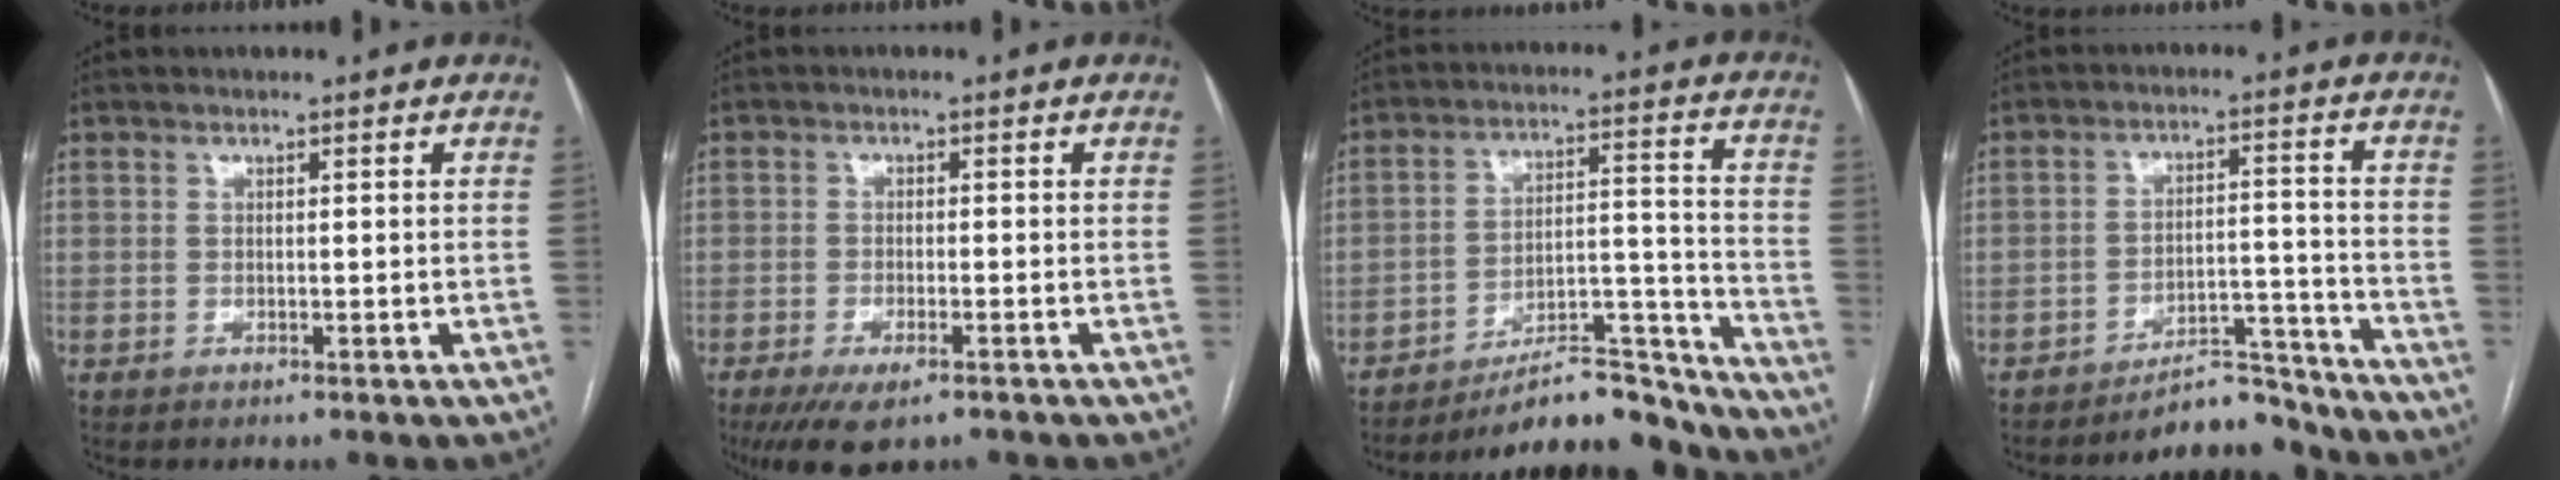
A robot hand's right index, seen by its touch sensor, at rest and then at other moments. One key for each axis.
{"total": 7.0, "fx": -4.7, "fy": 2.2, "fz": 4.7, "tx": -0.076, "ty": -0.013, "tz": -0.076}
{"total": 15.3, "fx": -14.4, "fy": 2.7, "fz": 4.5, "tx": -0.052, "ty": 0.047, "tz": -0.223}
{"total": 8.0, "fx": -7.7, "fy": 1.9, "fz": 0.9, "tx": 0.002, "ty": 0.041, "tz": -0.123}